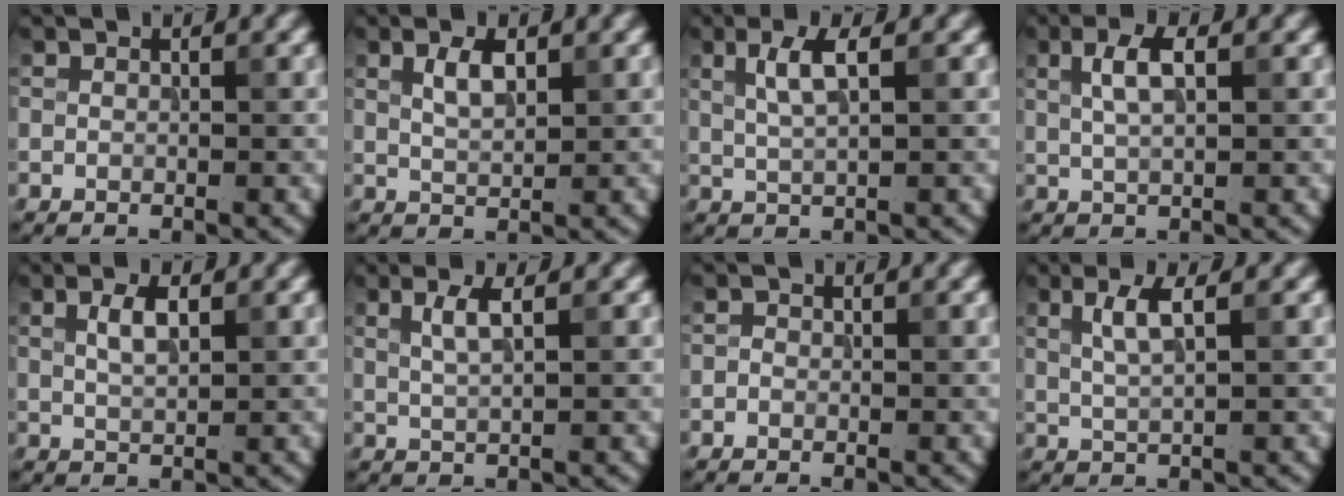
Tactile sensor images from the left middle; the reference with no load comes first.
{"total": 2.4, "force": [1.0, 1.0, 1.9], "torque": [-0.039, 0.001, 0.022]}
{"total": 3.0, "force": [1.1, 0.7, 2.7], "torque": [-0.051, 0.001, 0.021]}
{"total": 3.0, "force": [1.0, 1.0, 2.6], "torque": [-0.051, 0.006, 0.019]}
{"total": 2.3, "force": [0.9, 0.8, 1.9], "torque": [-0.038, 0.002, 0.018]}
{"total": 2.2, "force": [0.9, 0.6, 2.0], "torque": [-0.035, -0.001, 0.017]}
{"total": 0.5, "force": [-0.3, 0.4, 0.1], "torque": [0.001, -0.002, -0.007]}
{"total": 2.8, "force": [1.1, 0.7, 2.5], "torque": [-0.048, -0.001, 0.021]}